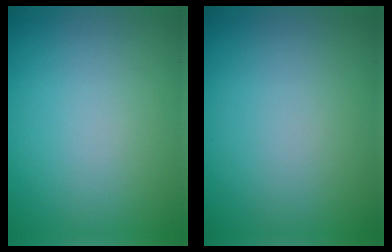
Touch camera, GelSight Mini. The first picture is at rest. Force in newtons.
{"total": 0.0}